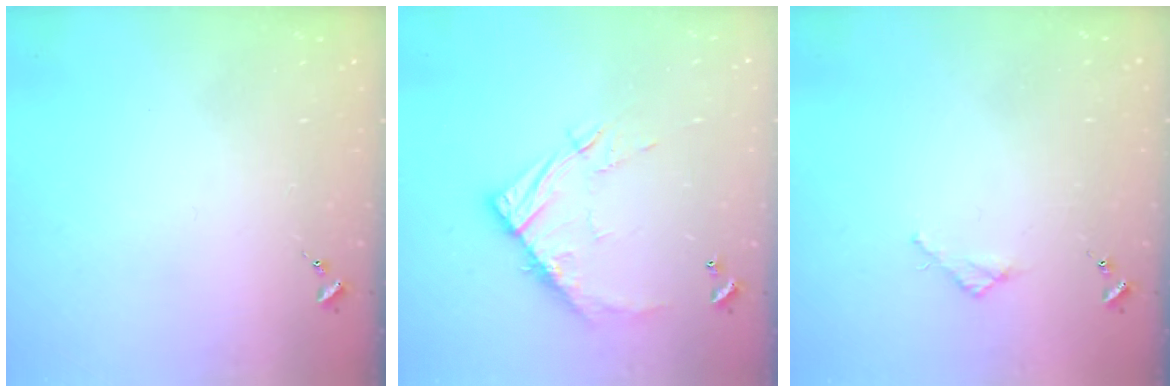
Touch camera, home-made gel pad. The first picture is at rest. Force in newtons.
{"total": 12.4, "press": 12.3, "slide": 1.2}
{"total": 2.4, "press": 2.3, "slide": 0.3}